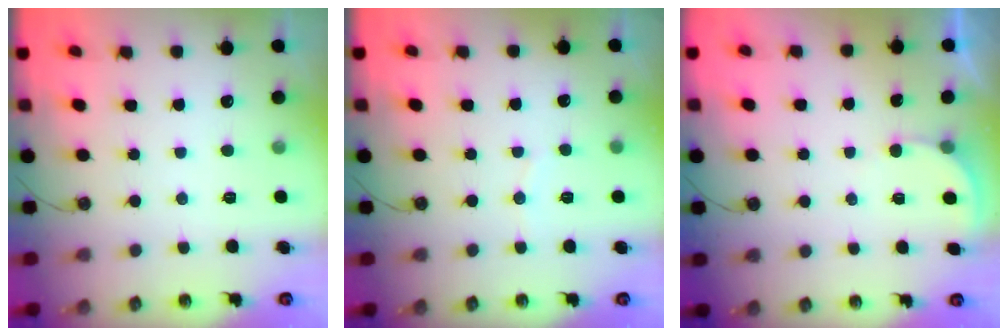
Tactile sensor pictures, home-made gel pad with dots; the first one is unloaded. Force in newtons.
{"total": 3.3, "press": 3.3, "slide": 0.4}
{"total": 2.7, "press": 2.7, "slide": 0.3}